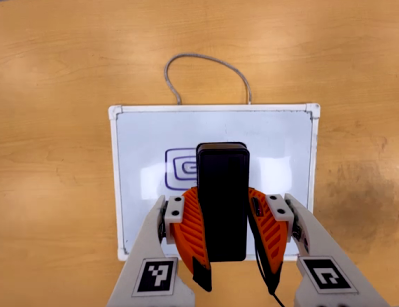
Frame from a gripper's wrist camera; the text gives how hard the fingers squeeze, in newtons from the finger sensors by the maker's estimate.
{"total": 8.2, "left": 6.9, "right": 9.4}